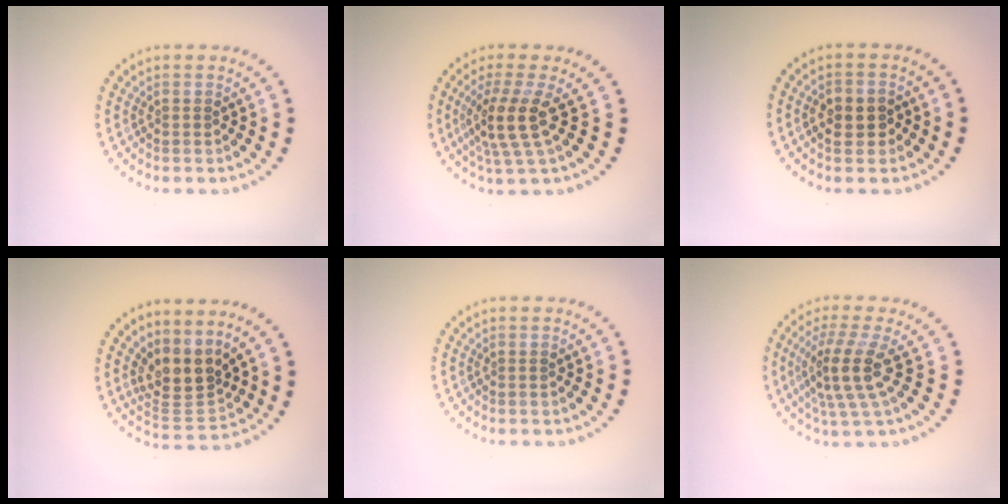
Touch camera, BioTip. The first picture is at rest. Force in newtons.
{"total": 3.9, "press": 2.9, "slide": 2.6}
{"total": 2.6, "press": 2.6, "slide": 0.3}
{"total": 3.5, "press": 2.6, "slide": 2.4}
{"total": 0.0}
{"total": 4.2, "press": 3.1, "slide": 2.8}